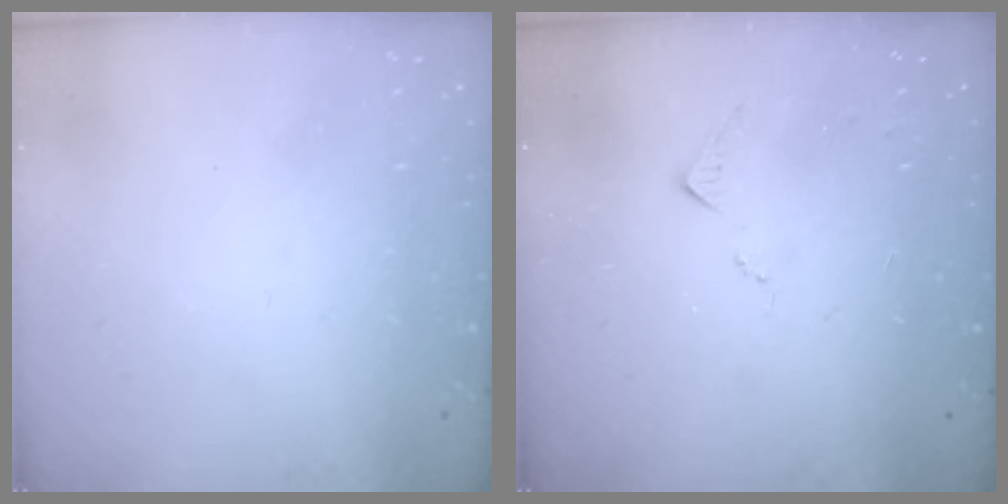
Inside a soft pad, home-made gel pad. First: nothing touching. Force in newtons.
{"total": 5.5, "press": 5.5, "slide": 0.8}